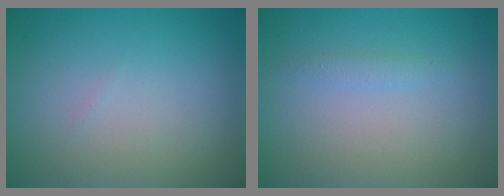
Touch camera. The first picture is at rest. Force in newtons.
{"total": 0.9, "press": 0.9, "slide": 0.0}